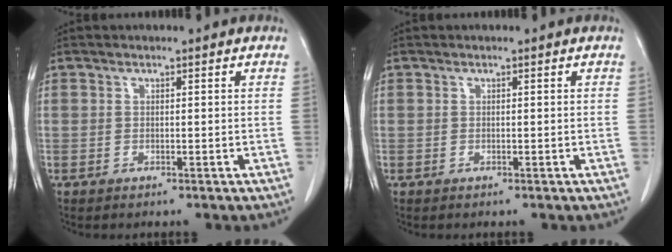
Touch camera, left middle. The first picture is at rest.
{"total": 0.0}